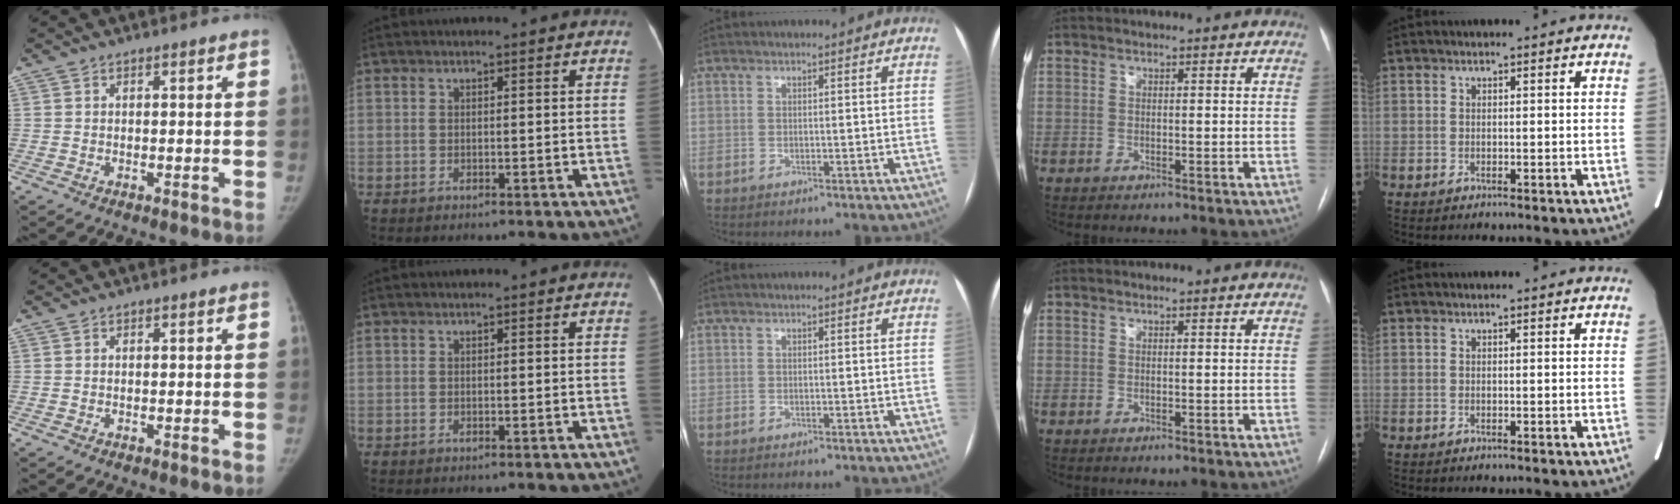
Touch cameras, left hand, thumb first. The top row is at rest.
{}